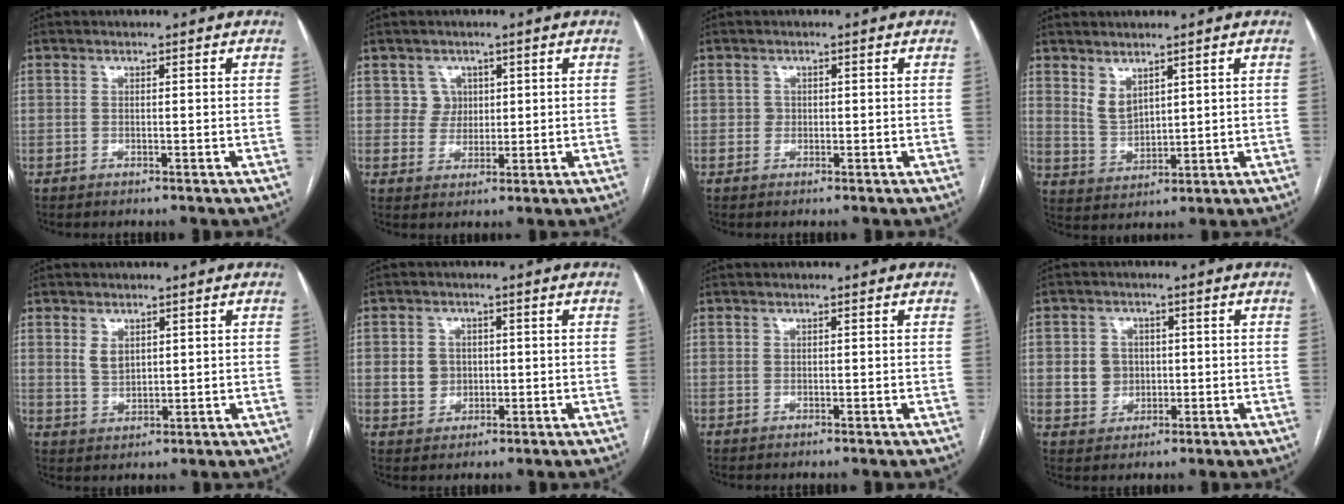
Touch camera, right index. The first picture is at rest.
{"total": 3.4, "force": [1.3, 3.1, 0.0], "torque": [0.004, 0.004, 0.023]}
{"total": 0.9, "force": [0.0, 0.9, 0.1], "torque": [0.004, 0.004, -0.001]}
{"total": 4.1, "force": [2.9, 2.1, 2.2], "torque": [-0.048, -0.006, 0.069]}
{"total": 3.2, "force": [1.5, 2.1, 1.9], "torque": [-0.040, 0.000, 0.038]}
{"total": 4.1, "force": [0.1, 3.9, 1.3], "torque": [-0.018, 0.013, 0.011]}
{"total": 0.0}
{"total": 4.7, "force": [0.2, 4.5, 1.4], "torque": [-0.022, 0.014, 0.011]}